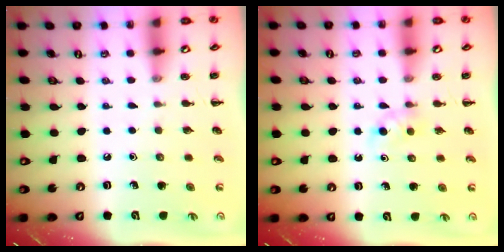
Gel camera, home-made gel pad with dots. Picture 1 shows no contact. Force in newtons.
{"total": 3.0, "press": 2.7, "slide": 1.4}